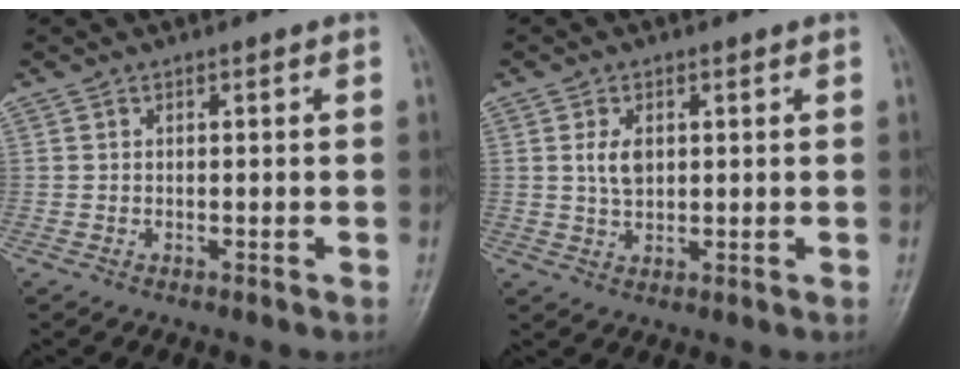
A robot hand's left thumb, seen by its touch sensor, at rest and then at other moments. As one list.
[{"total": 3.8, "force": [1.0, 2.3, 2.9], "torque": [-0.046, -0.003, 0.021]}]